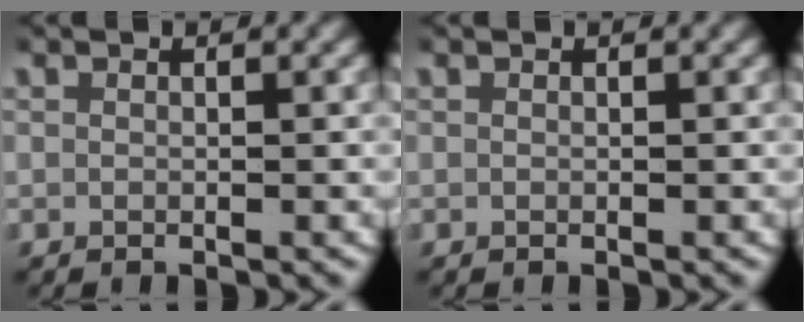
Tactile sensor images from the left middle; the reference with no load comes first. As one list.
[{"total": 0.0}]